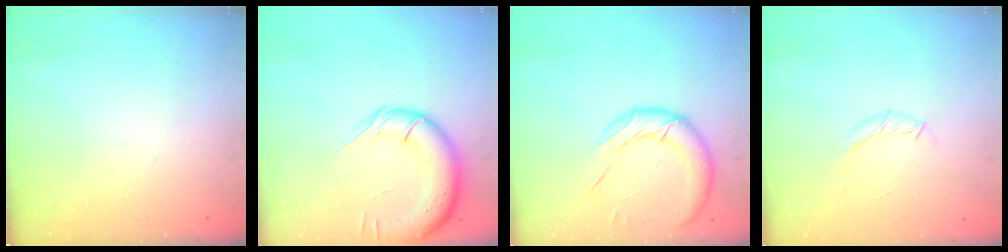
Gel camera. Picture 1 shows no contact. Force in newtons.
{"total": 15.4, "press": 14.9, "slide": 4.0}
{"total": 15.6, "press": 15.4, "slide": 2.7}
{"total": 6.4, "press": 6.2, "slide": 1.5}